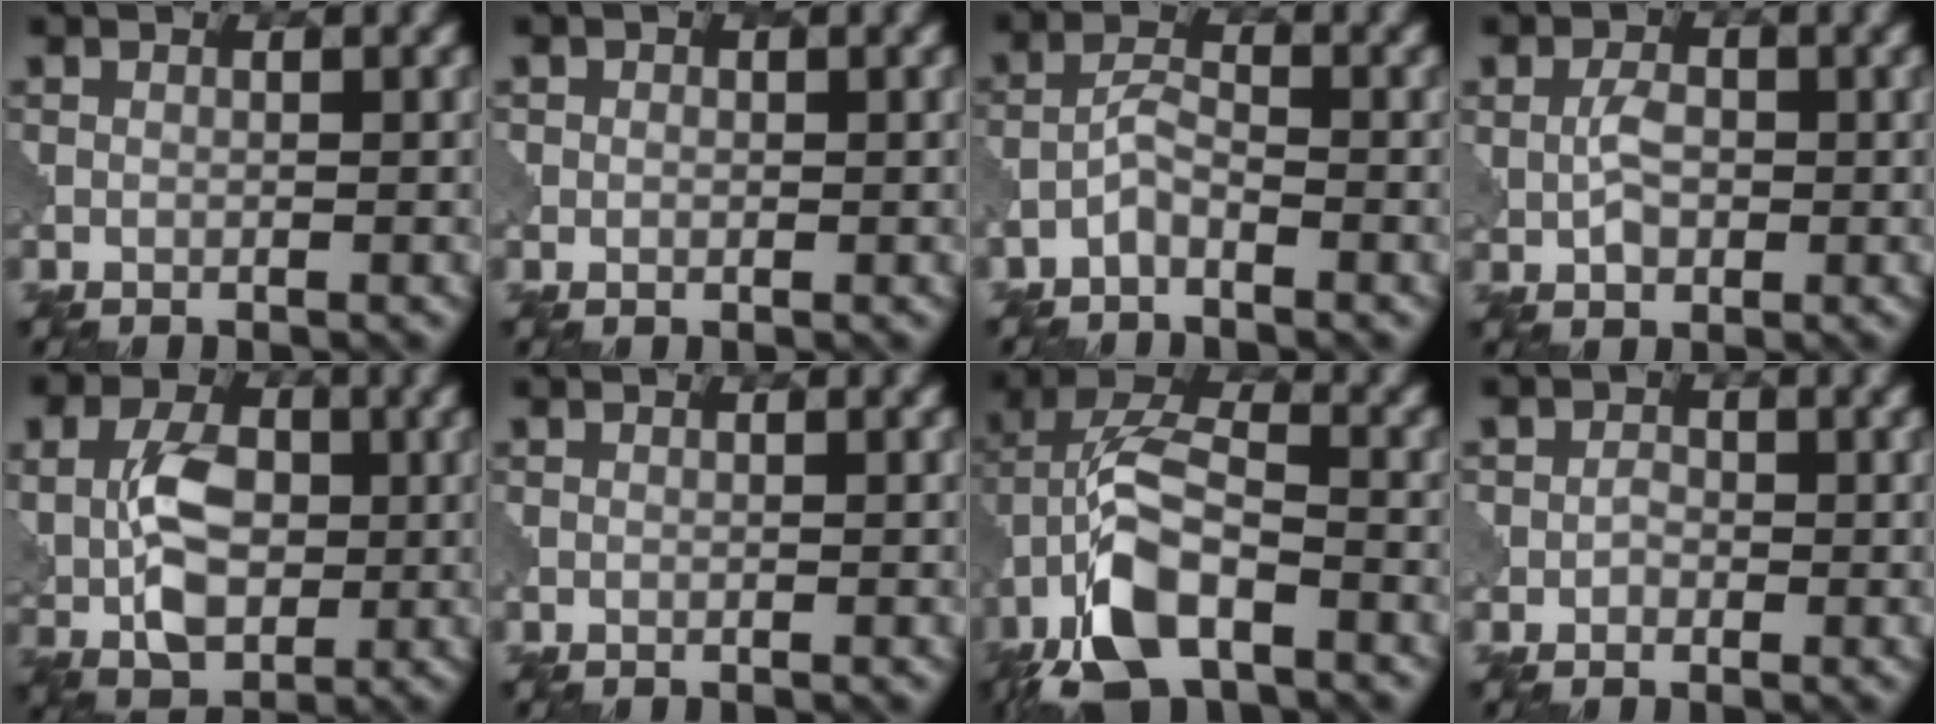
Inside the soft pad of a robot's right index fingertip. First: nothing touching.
{"total": 1.3, "force": [0.3, 1.2, 0.4], "torque": [-0.001, 0.001, -0.003]}
{"total": 2.0, "force": [-1.4, 0.6, 1.3], "torque": [-0.026, 0.009, -0.034]}
{"total": 2.8, "force": [0.1, 2.1, 1.9], "torque": [-0.037, 0.004, -0.004]}
{"total": 6.8, "force": [0.3, 4.7, 4.9], "torque": [-0.093, 0.004, 0.001]}
{"total": 0.0}
{"total": 9.1, "force": [-4.4, 4.0, 6.9], "torque": [-0.145, 0.013, -0.092]}
{"total": 1.6, "force": [-0.2, 1.5, 0.5], "torque": [0.009, 0.002, -0.013]}